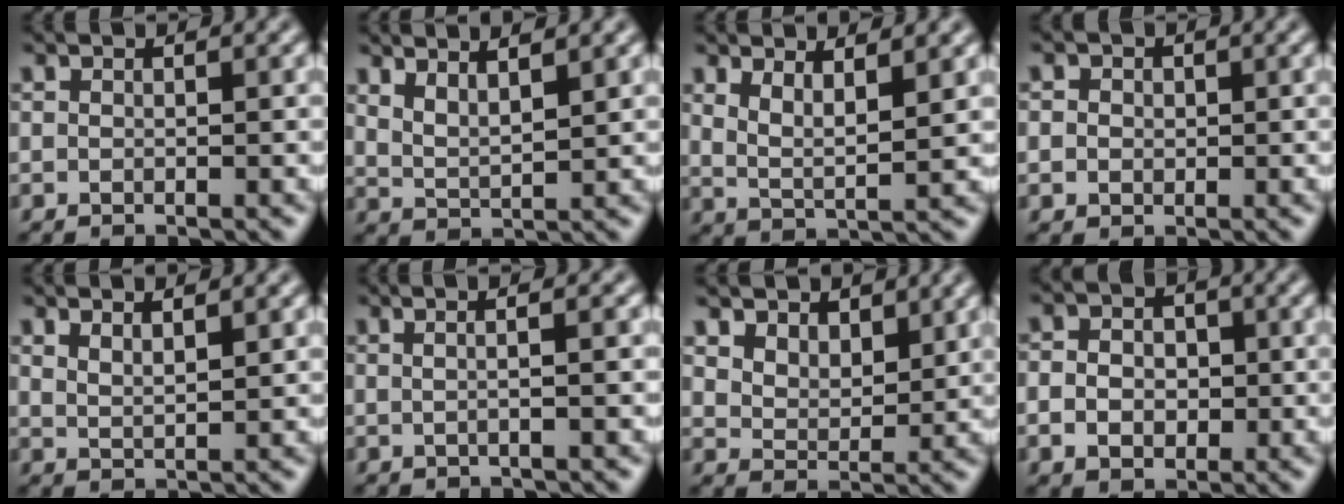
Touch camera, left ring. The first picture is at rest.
{"total": 3.1, "force": [2.6, 0.7, 1.6], "torque": [-0.027, 0.005, 0.046]}
{"total": 3.3, "force": [2.3, 0.9, 2.3], "torque": [-0.047, -0.009, 0.043]}
{"total": 2.6, "force": [0.9, 2.2, 1.1], "torque": [-0.003, 0.015, -0.002]}
{"total": 1.9, "force": [1.6, 0.4, 1.0], "torque": [-0.014, 0.002, 0.026]}
{"total": 4.0, "force": [1.2, 1.8, 3.4], "torque": [-0.018, 0.018, -0.021]}
{"total": 4.4, "force": [3.5, 2.3, 1.5], "torque": [-0.050, -0.010, 0.062]}
{"total": 3.7, "force": [-0.4, 3.0, 2.1], "torque": [-0.031, 0.001, -0.013]}